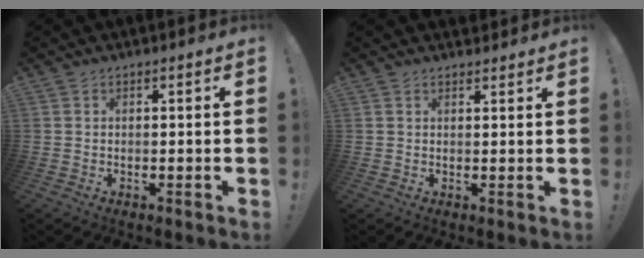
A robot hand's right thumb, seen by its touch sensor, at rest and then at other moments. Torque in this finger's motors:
{"motor_torque": [-0.08, -0.36, 0.06, 0.22, 0.02]}